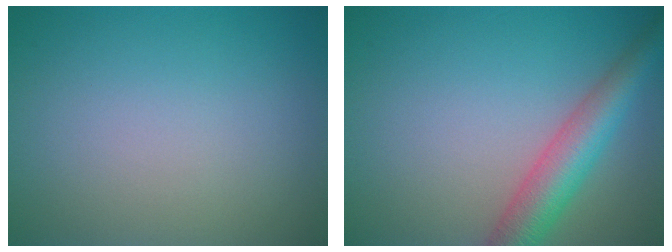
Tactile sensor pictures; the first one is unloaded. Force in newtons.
{"total": 5.3, "press": 5.3, "slide": 0.1}